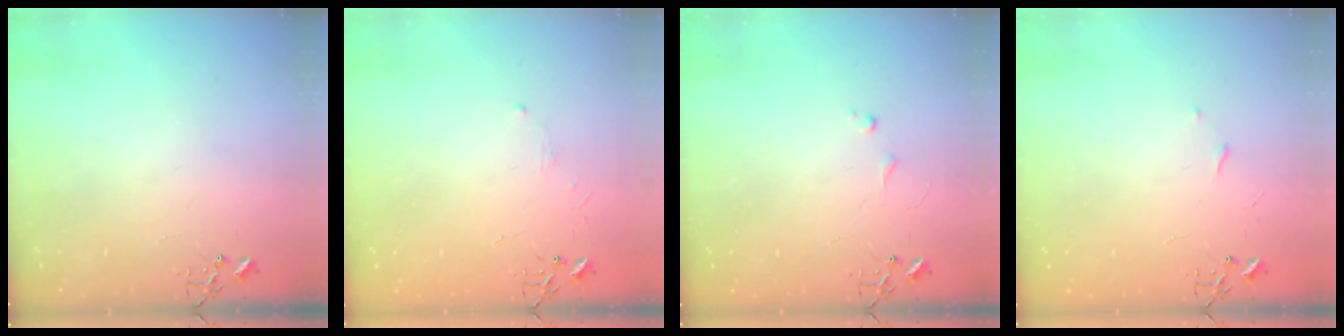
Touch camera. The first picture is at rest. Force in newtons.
{"total": 2.8, "press": 2.8, "slide": 0.5}
{"total": 3.6, "press": 3.6, "slide": 0.5}
{"total": 3.7, "press": 3.6, "slide": 0.4}